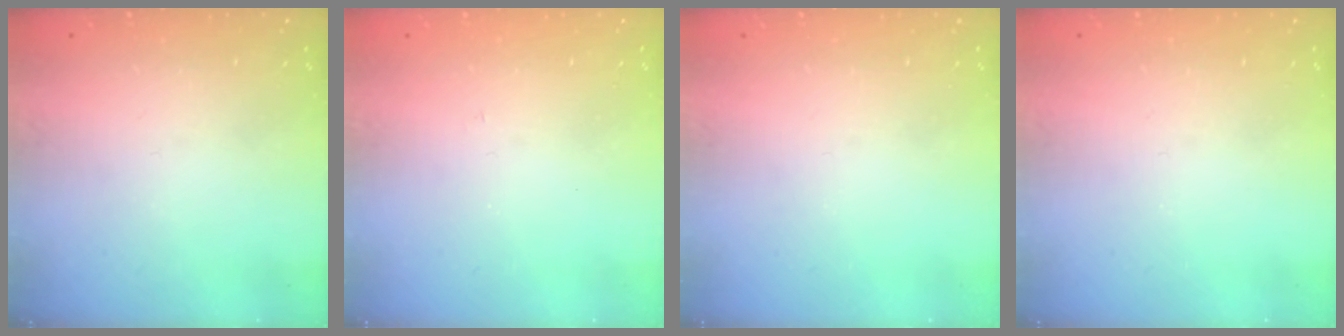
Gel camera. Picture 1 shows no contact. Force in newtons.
{"total": 2.7, "press": 2.7, "slide": 0.3}
{"total": 0.0}
{"total": 0.0}